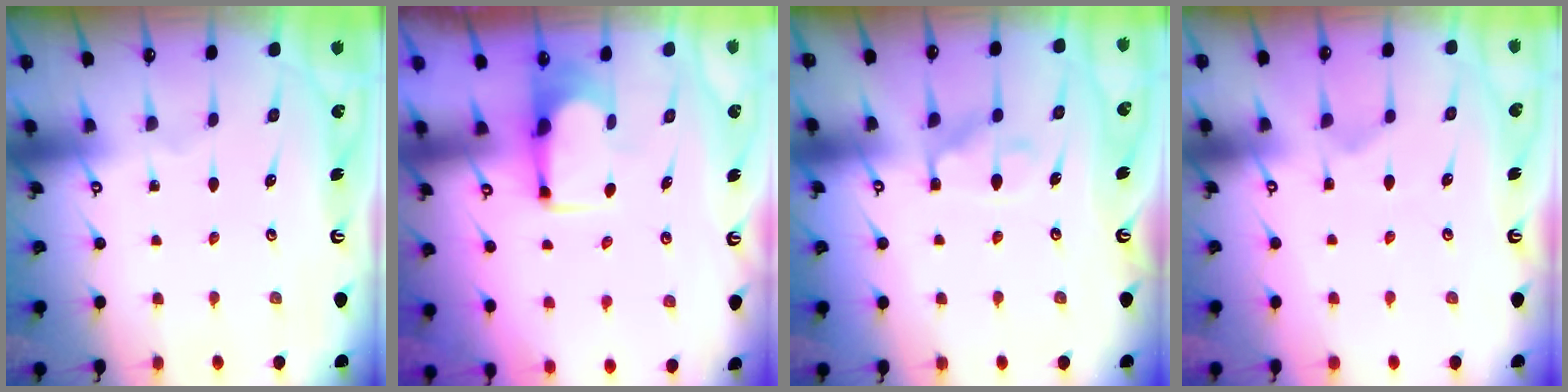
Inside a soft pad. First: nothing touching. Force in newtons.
{"total": 1.8, "press": 1.7, "slide": 0.5}
{"total": 10.0, "press": 10.0, "slide": 1.0}
{"total": 3.1, "press": 2.8, "slide": 1.4}